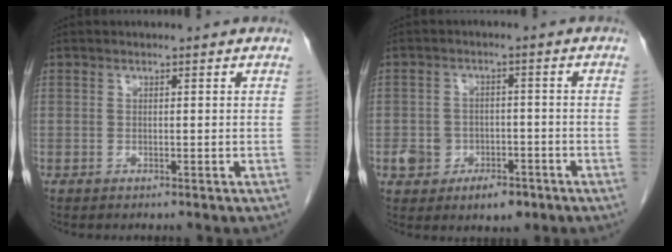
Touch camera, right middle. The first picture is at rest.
{"total": 6.3, "force": [-3.1, 4.4, 3.3], "torque": [-0.044, 0.015, -0.037]}